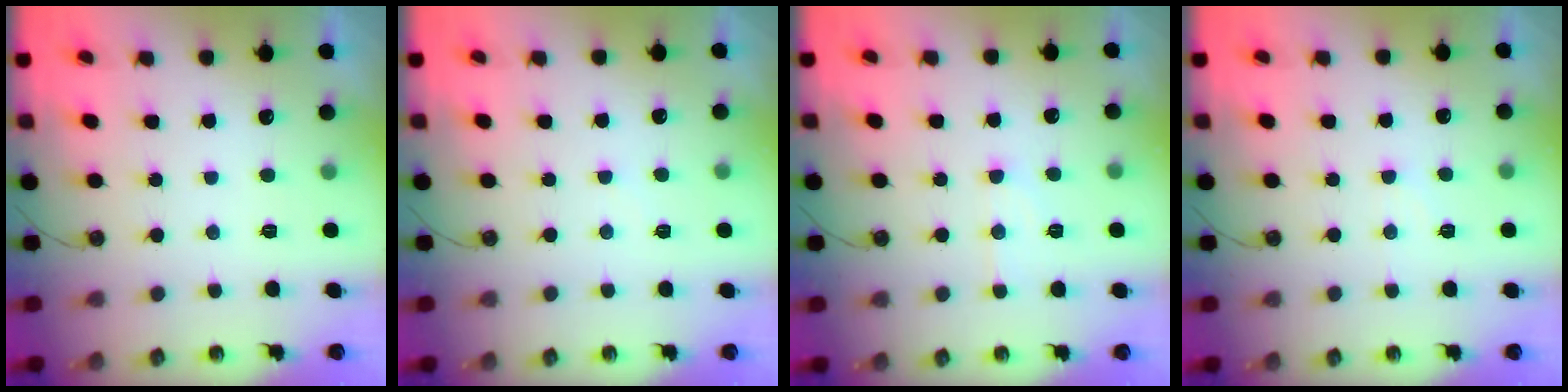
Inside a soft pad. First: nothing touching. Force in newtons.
{"total": 2.2, "press": 2.2, "slide": 0.3}
{"total": 7.9, "press": 7.9, "slide": 0.6}
{"total": 6.1, "press": 6.1, "slide": 0.9}